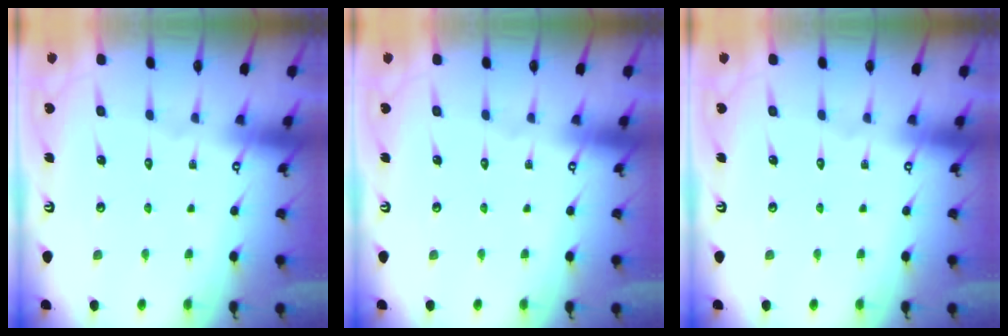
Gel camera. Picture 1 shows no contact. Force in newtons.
{"total": 0.0}
{"total": 0.0}